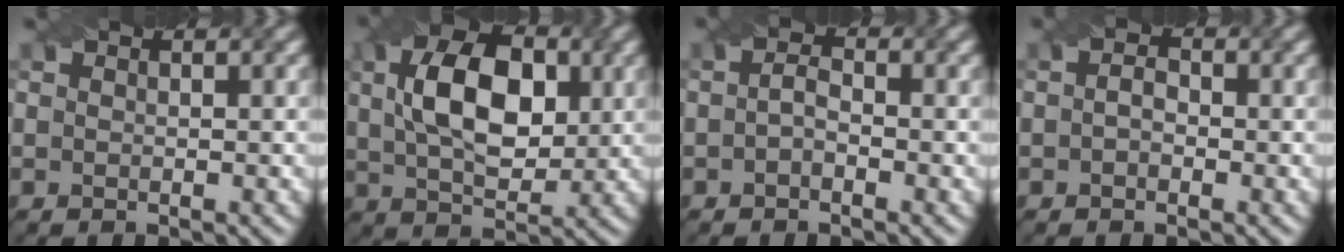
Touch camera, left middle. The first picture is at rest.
{"total": 9.2, "force": [1.8, 5.4, 7.3], "torque": [-0.130, 0.013, 0.029]}
{"total": 1.5, "force": [-0.5, 0.7, 1.2], "torque": [-0.027, 0.004, -0.011]}
{"total": 1.5, "force": [-0.1, 1.0, 1.1], "torque": [-0.018, 0.003, -0.009]}